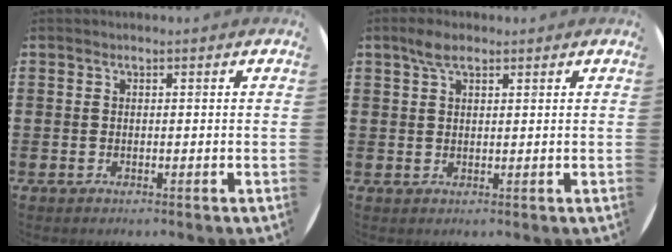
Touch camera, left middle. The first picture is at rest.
{"total": 3.1, "force": [2.2, 1.4, 1.7], "torque": [-0.029, 0.004, 0.037]}